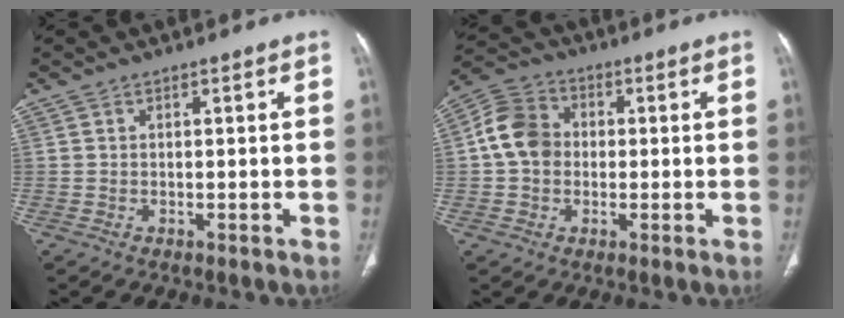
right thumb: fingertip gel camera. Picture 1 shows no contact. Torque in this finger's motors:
{"motor_torque": [0.11, 0.13, 0.74, -0.15, 0.00]}